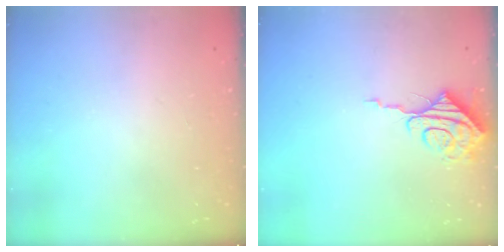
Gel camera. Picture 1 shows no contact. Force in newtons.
{"total": 8.4, "press": 8.3, "slide": 0.8}